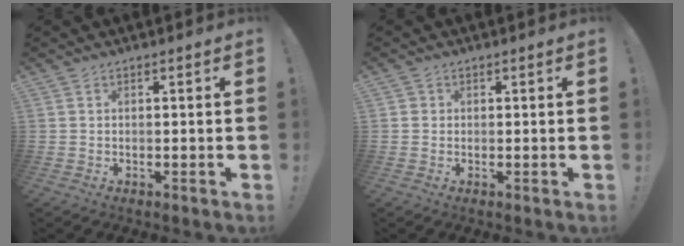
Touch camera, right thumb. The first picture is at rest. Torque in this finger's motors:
{"motor_torque": [-0.12, -0.27, 0.07, 0.03, 0.00]}